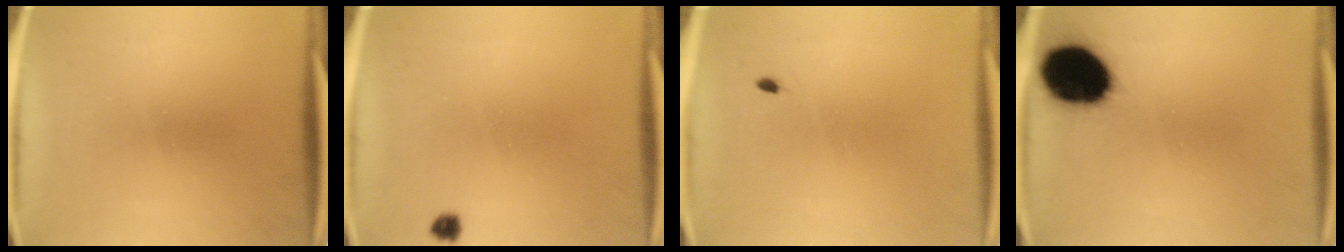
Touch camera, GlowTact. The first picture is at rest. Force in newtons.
{"total": 1.4}
{"total": 0.5}
{"total": 17.8}